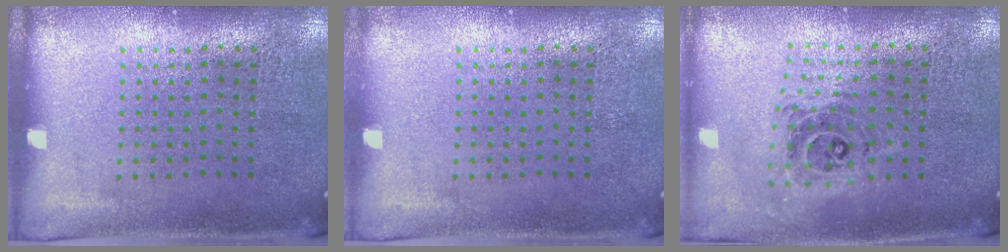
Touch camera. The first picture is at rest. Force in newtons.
{"total": 0.0}
{"total": 0.8, "press": 0.8, "slide": 0.1}